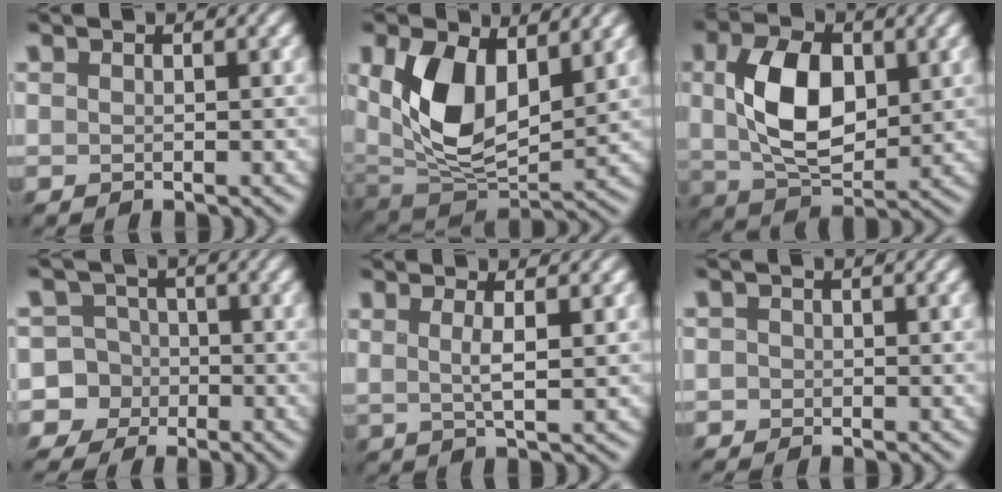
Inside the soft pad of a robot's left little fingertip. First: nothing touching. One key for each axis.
{"total": 9.2, "fx": 1.9, "fy": 5.4, "fz": 7.2, "tx": -0.151, "ty": -0.019, "tz": 0.031}
{"total": 7.7, "fx": 0.8, "fy": 4.5, "fz": 6.2, "tx": -0.119, "ty": 0.002, "tz": 0.013}
{"total": 9.0, "fx": -3.3, "fy": 8.2, "fz": 1.4, "tx": -0.024, "ty": 0.007, "tz": -0.096}
{"total": 2.2, "fx": 0.4, "fy": 0.4, "fz": 2.1, "tx": -0.034, "ty": -0.003, "tz": 0.002}
{"total": 1.0, "fx": -0.6, "fy": 0.8, "fz": 0.0, "tx": 0.014, "ty": -0.002, "tz": -0.015}